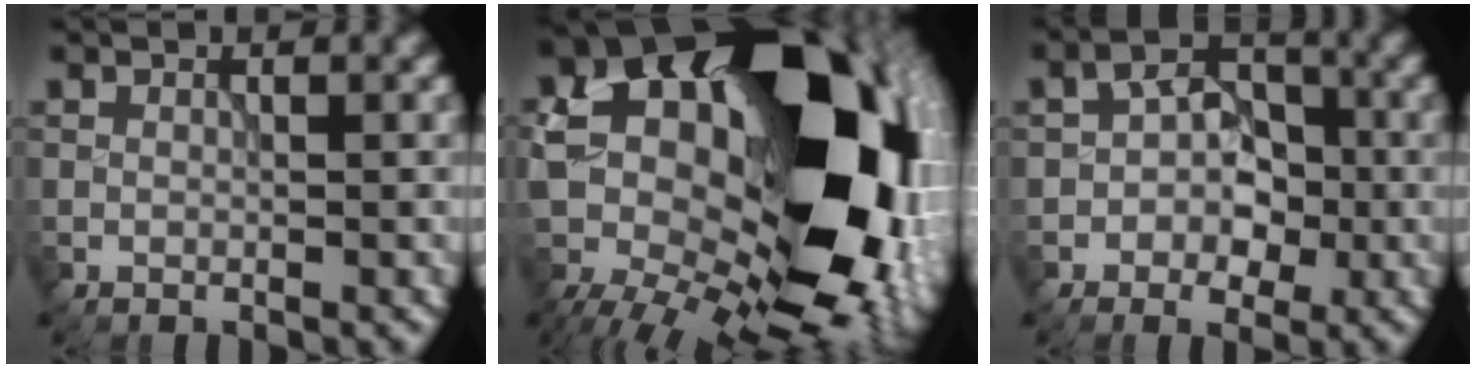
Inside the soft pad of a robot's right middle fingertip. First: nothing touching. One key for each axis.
{"total": 23.1, "fx": 1.1, "fy": 14.6, "fz": 17.9, "tx": -0.332, "ty": 0.001, "tz": 0.029}
{"total": 4.7, "fx": -0.9, "fy": 3.3, "fz": 3.2, "tx": -0.033, "ty": 0.007, "tz": -0.022}